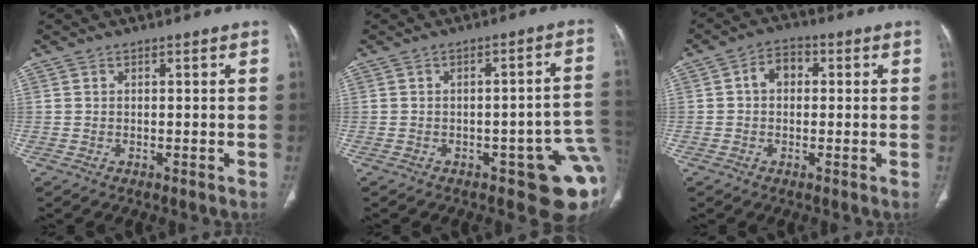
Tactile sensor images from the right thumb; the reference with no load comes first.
{"total": 12.7, "force": [-4.0, 4.6, 11.1], "torque": [-0.094, 0.019, -0.037]}
{"total": 4.6, "force": [0.5, 3.4, 3.0], "torque": [-0.037, 0.017, -0.001]}